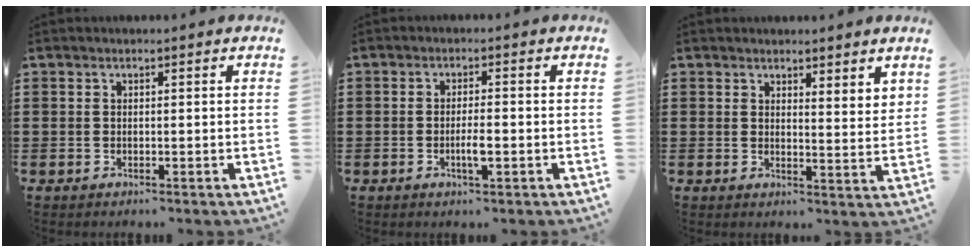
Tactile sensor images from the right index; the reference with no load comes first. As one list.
[{"total": 3.1, "force": [-1.0, 0.5, 2.9], "torque": [-0.049, 0.002, -0.018]}, {"total": 2.6, "force": [2.6, 0.1, 0.2], "torque": [-0.013, -0.003, 0.050]}]